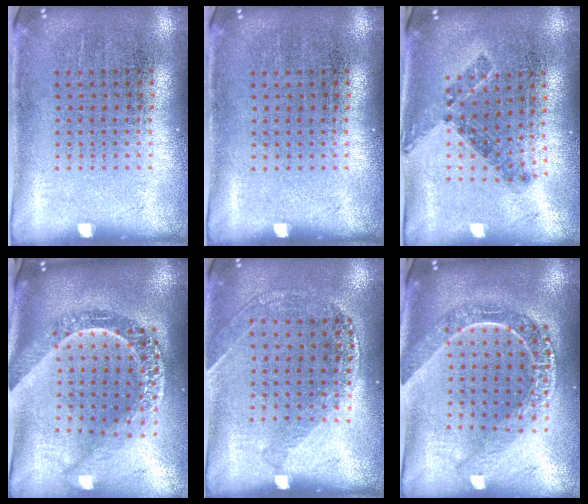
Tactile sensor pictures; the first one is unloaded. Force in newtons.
{"total": 0.0}
{"total": 0.8, "press": 0.8, "slide": 0.3}
{"total": 2.9, "press": 2.3, "slide": 1.8}
{"total": 1.2, "press": 1.2, "slide": 0.1}
{"total": 2.1, "press": 1.8, "slide": 1.1}